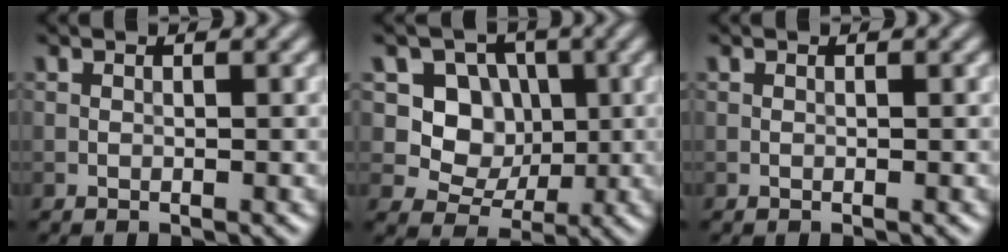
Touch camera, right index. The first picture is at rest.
{"total": 6.1, "force": [1.1, 5.3, 2.7], "torque": [-0.041, -0.002, 0.017]}
{"total": 0.0}